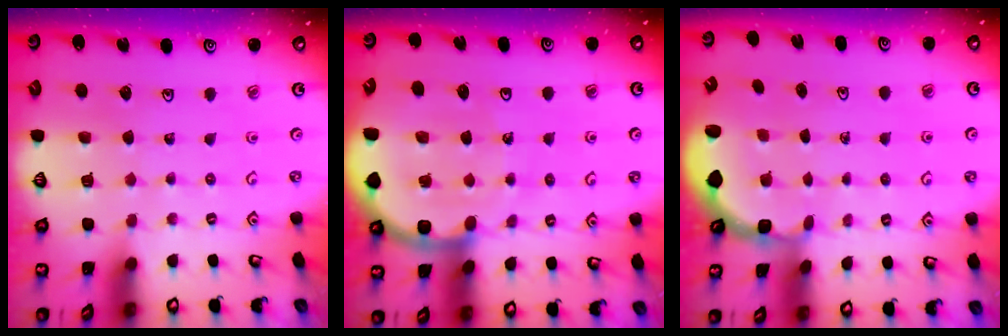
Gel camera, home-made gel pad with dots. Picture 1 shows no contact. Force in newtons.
{"total": 10.6, "press": 10.5, "slide": 1.4}
{"total": 2.7, "press": 2.1, "slide": 1.7}